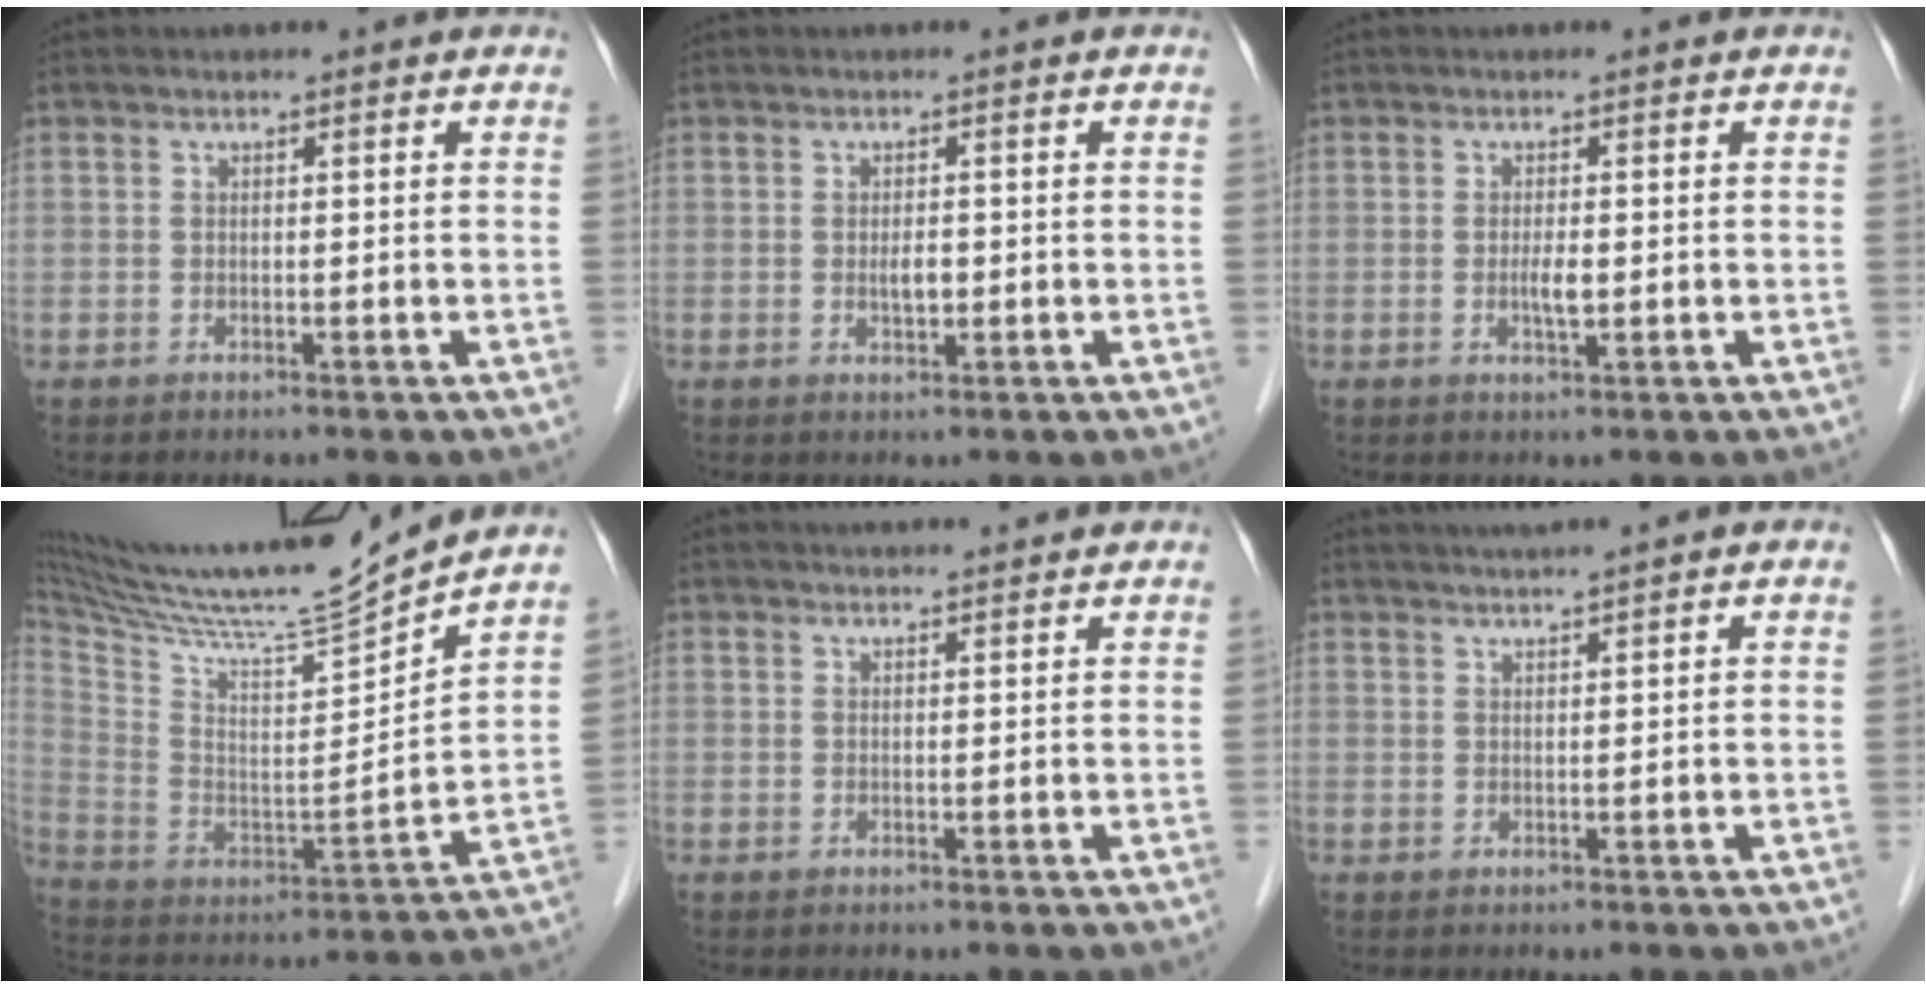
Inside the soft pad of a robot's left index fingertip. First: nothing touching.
{"total": 1.6, "force": [-0.3, 0.6, 1.5], "torque": [-0.028, -0.003, -0.002]}
{"total": 1.9, "force": [-0.3, 0.4, 1.8], "torque": [-0.039, -0.004, -0.003]}
{"total": 21.5, "force": [19.3, -1.0, 9.4], "torque": [-0.177, -0.036, 0.324]}
{"total": 3.9, "force": [3.8, 0.2, 1.0], "torque": [-0.015, 0.019, 0.045]}
{"total": 2.7, "force": [2.3, -0.8, 1.1], "torque": [-0.011, 0.012, 0.044]}